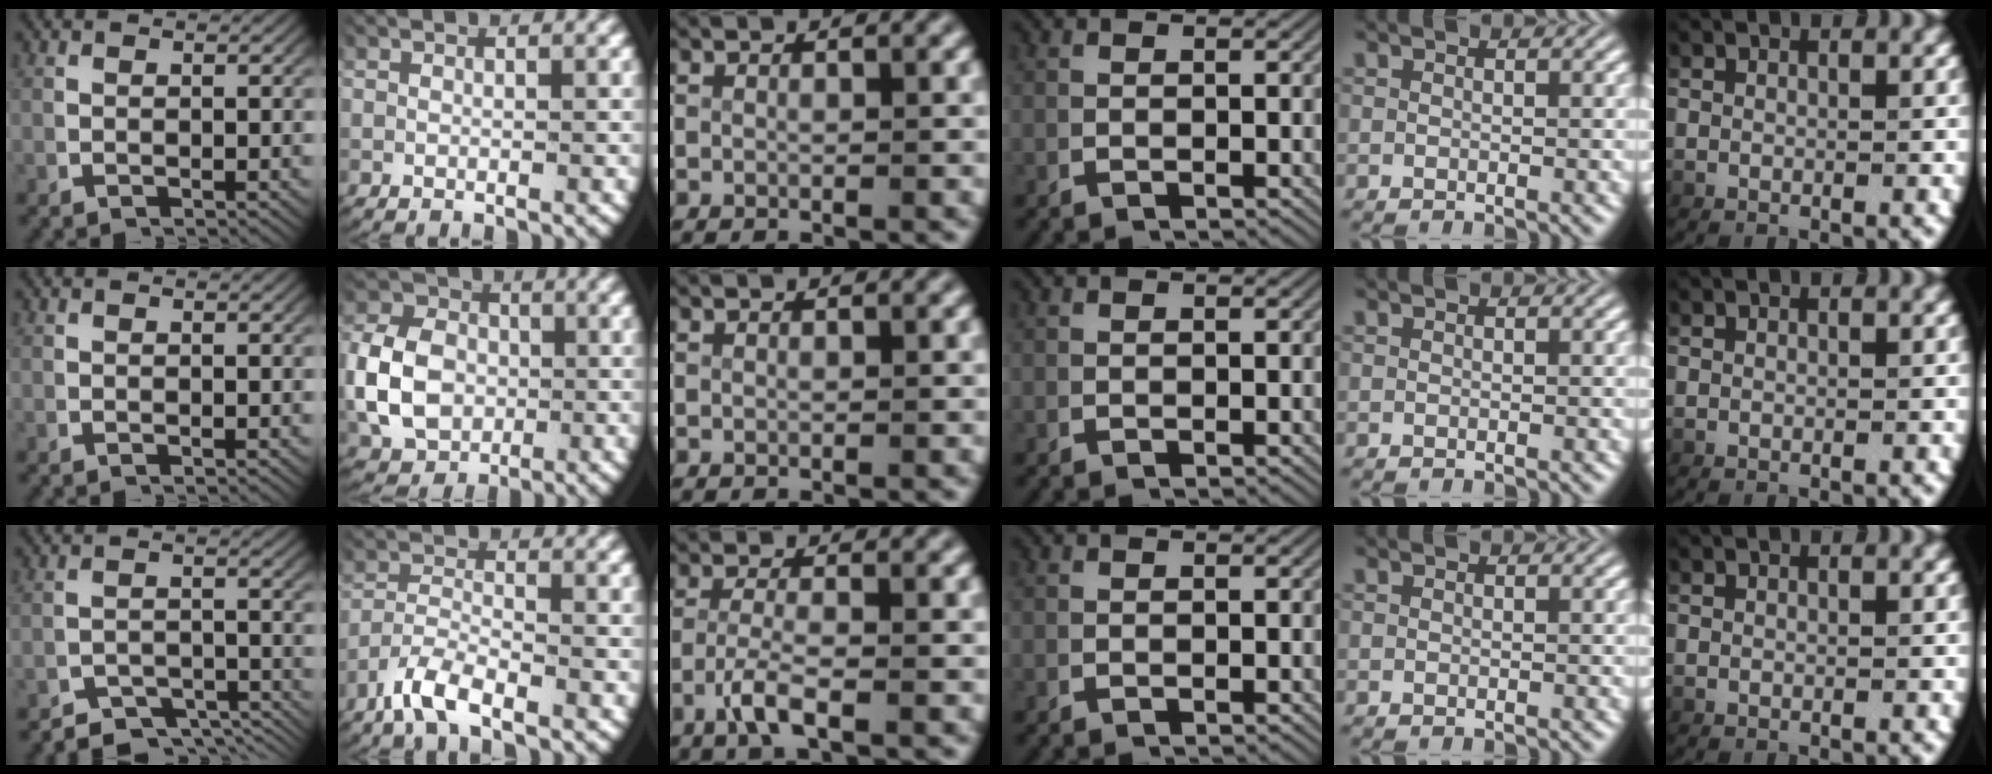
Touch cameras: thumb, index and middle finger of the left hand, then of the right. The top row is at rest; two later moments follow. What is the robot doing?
{"motion": "grasp_and_lifting", "object": "card"}